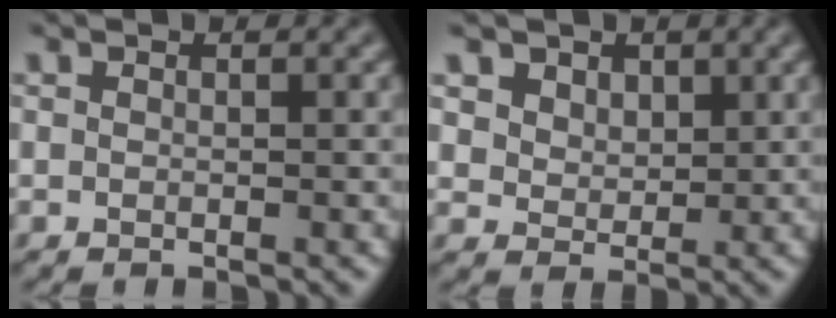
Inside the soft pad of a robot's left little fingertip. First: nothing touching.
{"total": 4.4, "force": [2.5, 3.2, 1.7], "torque": [-0.059, -0.010, 0.051]}